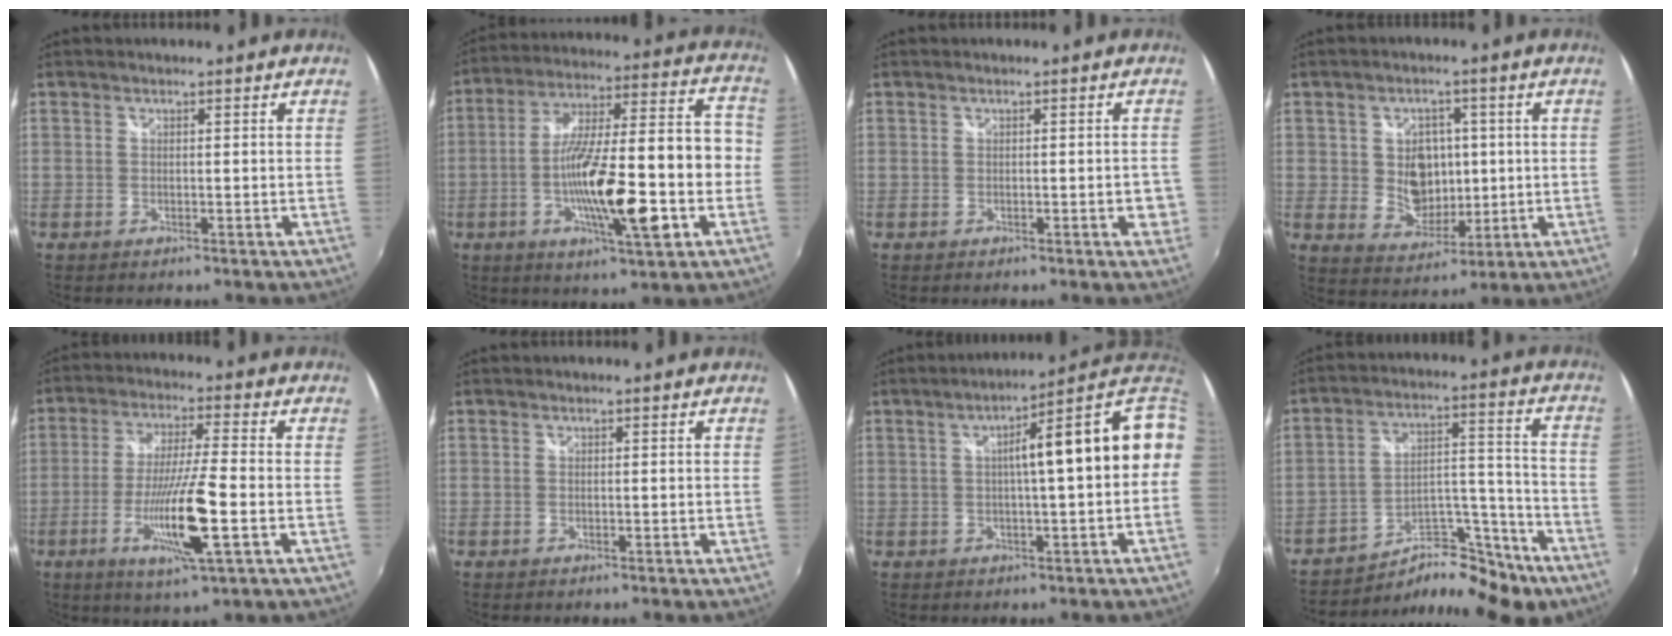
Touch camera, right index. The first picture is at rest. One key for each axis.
{"total": 21.0, "fx": -6.1, "fy": 3.9, "fz": 19.7, "tx": -0.326, "ty": 0.000, "tz": -0.097}
{"total": 2.4, "fx": -0.8, "fy": 1.0, "fz": 2.1, "tx": -0.022, "ty": 0.003, "tz": -0.008}
{"total": 8.8, "fx": 0.6, "fy": 7.2, "fz": 4.9, "tx": -0.097, "ty": 0.003, "tz": 0.024}
{"total": 13.0, "fx": -4.2, "fy": 0.4, "fz": 12.2, "tx": -0.235, "ty": -0.022, "tz": -0.075}
{"total": 0.0}
{"total": 13.5, "fx": 1.2, "fy": 1.0, "fz": 13.4, "tx": -0.159, "ty": 0.026, "tz": 0.019}
{"total": 15.8, "fx": -12.3, "fy": 6.9, "fz": 6.9, "tx": -0.108, "ty": 0.031, "tz": -0.179}